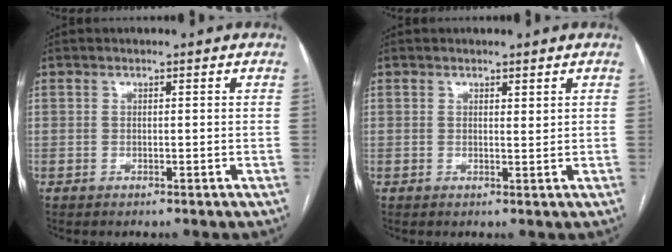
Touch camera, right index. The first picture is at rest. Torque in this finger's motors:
{"motor_torque": [-0.10, 0.57, -0.01, 0.00]}